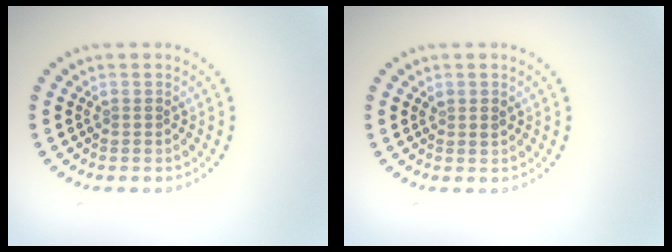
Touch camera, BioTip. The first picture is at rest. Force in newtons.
{"total": 0.8, "press": 0.7, "slide": 0.3}